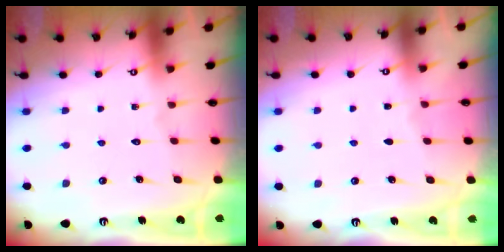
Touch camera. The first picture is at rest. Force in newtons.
{"total": 2.3, "press": 2.3, "slide": 0.3}